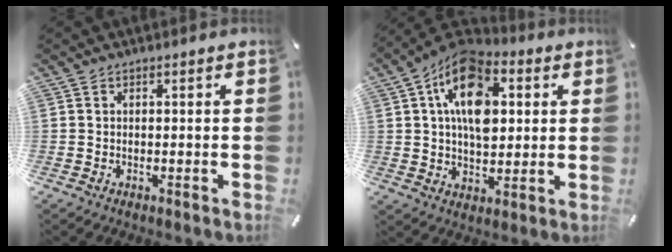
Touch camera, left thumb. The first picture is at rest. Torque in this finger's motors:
{"motor_torque": [2.32, 2.32, 1.46, -1.30, 0.73]}